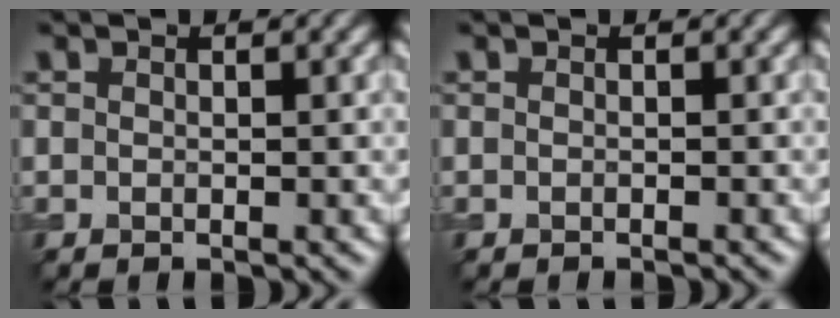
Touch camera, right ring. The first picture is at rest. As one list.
[{"total": 0.7, "force": [-0.6, 0.1, 0.3], "torque": [0.001, -0.001, -0.012]}]